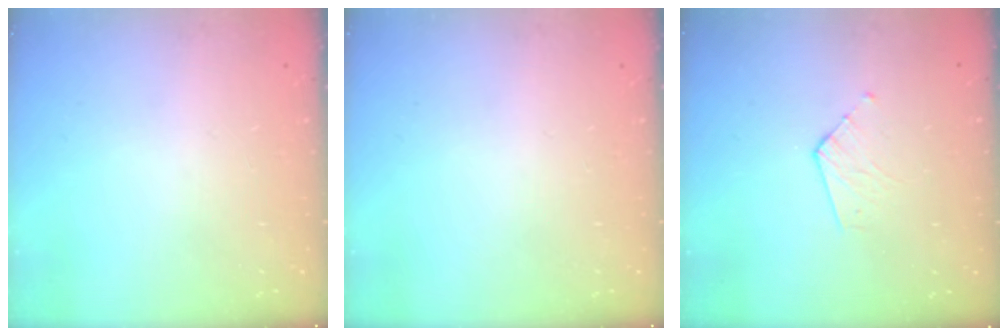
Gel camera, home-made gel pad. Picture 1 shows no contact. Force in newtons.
{"total": 0.0}
{"total": 3.6, "press": 3.5, "slide": 0.3}